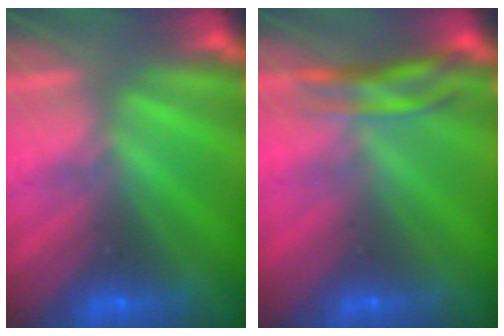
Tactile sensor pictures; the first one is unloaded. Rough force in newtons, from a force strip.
{"total": 3.9}